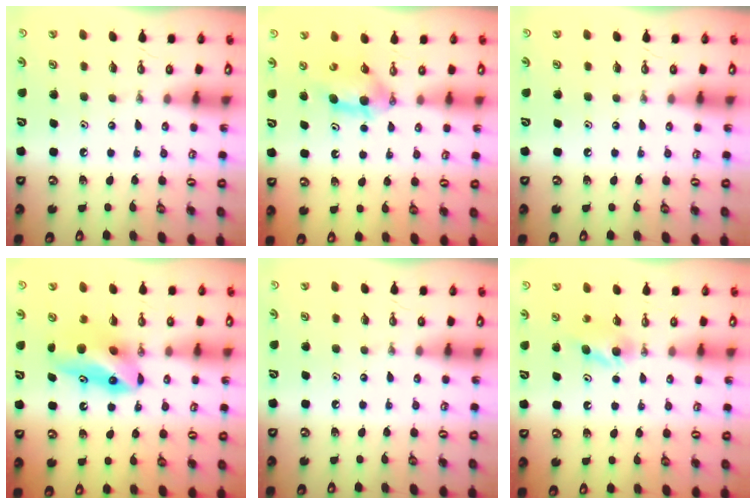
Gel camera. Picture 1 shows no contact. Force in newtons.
{"total": 4.4, "press": 4.3, "slide": 1.1}
{"total": 0.0}
{"total": 10.0, "press": 9.1, "slide": 4.2}
{"total": 0.0}
{"total": 4.1, "press": 4.0, "slide": 1.1}